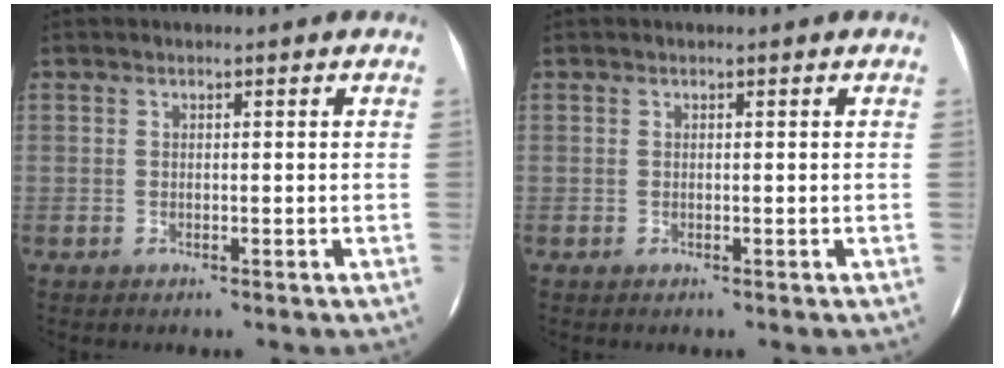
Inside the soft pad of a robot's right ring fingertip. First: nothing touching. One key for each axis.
{"total": 0.0}